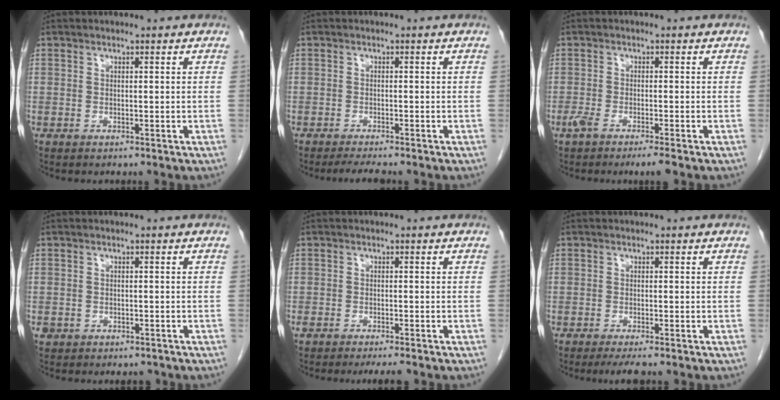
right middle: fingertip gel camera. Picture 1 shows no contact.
{"total": 2.9, "force": [-2.5, 0.0, 1.4], "torque": [-0.025, -0.008, -0.040]}
{"total": 3.8, "force": [-2.7, 0.2, 2.7], "torque": [-0.048, -0.008, -0.048]}
{"total": 2.5, "force": [-1.7, 1.7, 0.6], "torque": [-0.012, 0.008, -0.020]}
{"total": 3.5, "force": [-3.0, 0.3, 1.8], "torque": [-0.025, -0.006, -0.045]}
{"total": 2.9, "force": [-2.2, 0.1, 1.8], "torque": [-0.027, -0.006, -0.037]}